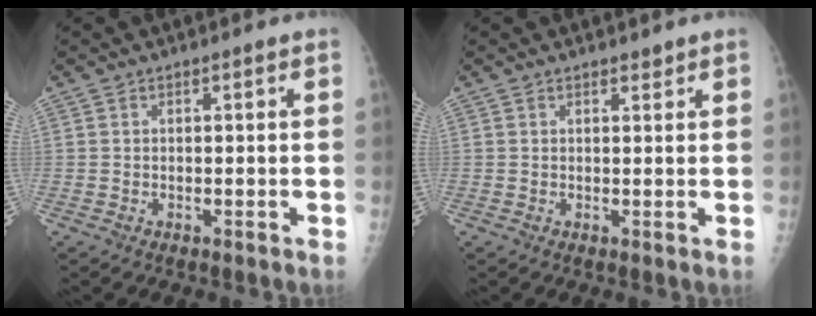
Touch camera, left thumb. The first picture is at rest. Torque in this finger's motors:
{"motor_torque": [-0.30, 0.02, -0.16, 0.26, -0.03]}